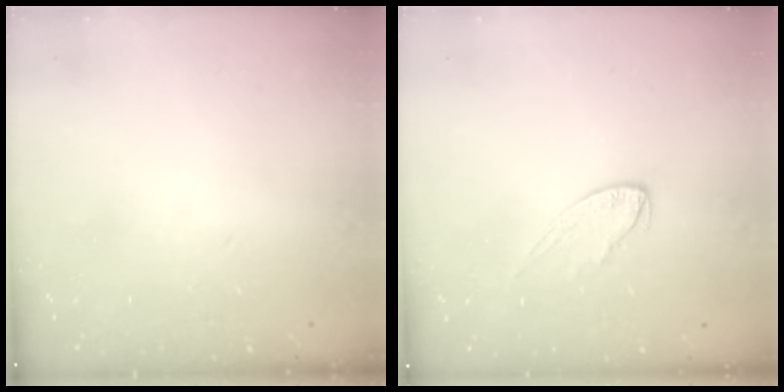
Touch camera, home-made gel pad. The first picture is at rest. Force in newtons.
{"total": 6.5, "press": 6.5, "slide": 0.1}